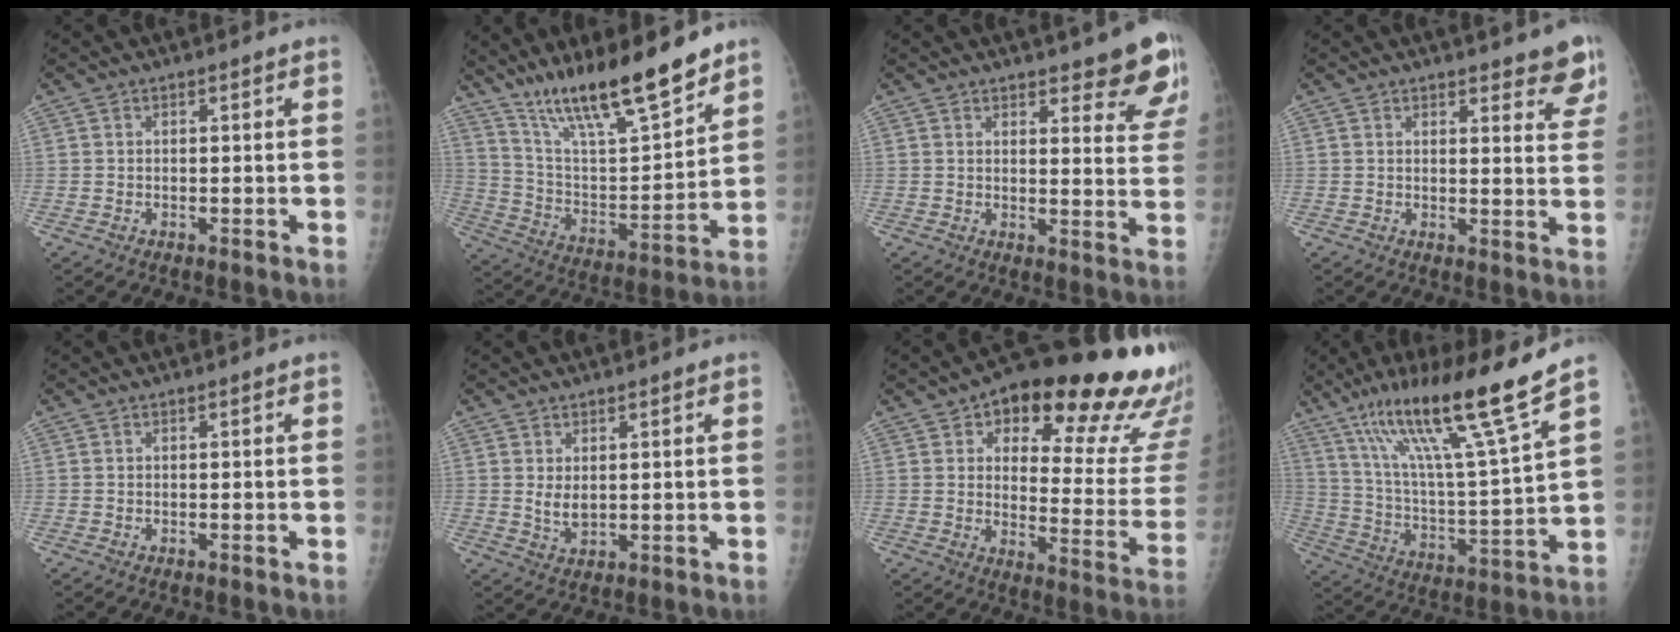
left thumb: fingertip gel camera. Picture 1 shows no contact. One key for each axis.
{"total": 20.0, "fx": 15.3, "fy": 3.9, "fz": 12.4, "tx": -0.182, "ty": -0.081, "tz": 0.273}
{"total": 10.5, "fx": 7.9, "fy": 2.9, "fz": 6.3, "tx": -0.041, "ty": -0.045, "tz": 0.083}
{"total": 7.3, "fx": 6.0, "fy": 2.1, "fz": 3.6, "tx": -0.010, "ty": -0.033, "tz": 0.059}
{"total": 0.0}
{"total": 3.4, "fx": 1.1, "fy": 1.7, "fz": 2.8, "tx": -0.044, "ty": -0.016, "tz": 0.026}
{"total": 26.4, "fx": 16.4, "fy": 9.6, "fz": 18.4, "tx": -0.193, "ty": -0.063, "tz": 0.209}
{"total": 20.5, "fx": 14.0, "fy": 0.1, "fz": 14.9, "tx": -0.236, "ty": -0.067, "tz": 0.245}